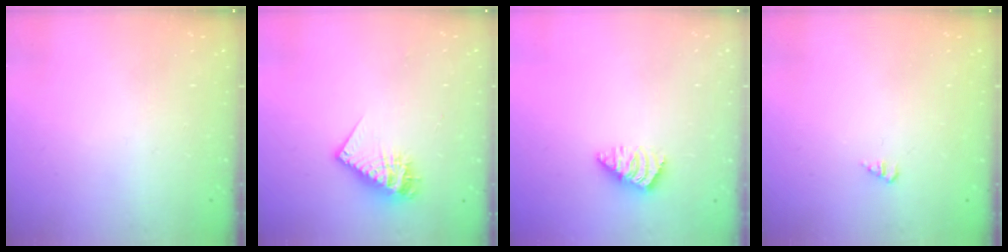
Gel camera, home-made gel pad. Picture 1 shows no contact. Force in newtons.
{"total": 11.9, "press": 11.9, "slide": 1.0}
{"total": 1.5, "press": 1.5, "slide": 0.3}
{"total": 1.6, "press": 1.6, "slide": 0.3}